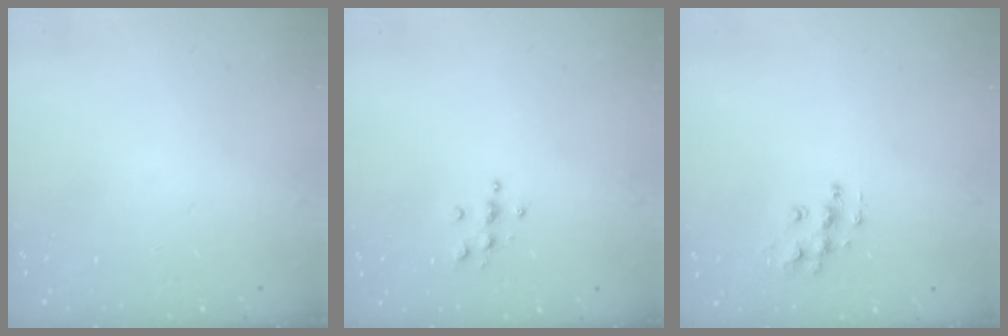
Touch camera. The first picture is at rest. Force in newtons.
{"total": 3.8, "press": 3.8, "slide": 0.4}
{"total": 8.6, "press": 8.6, "slide": 0.3}